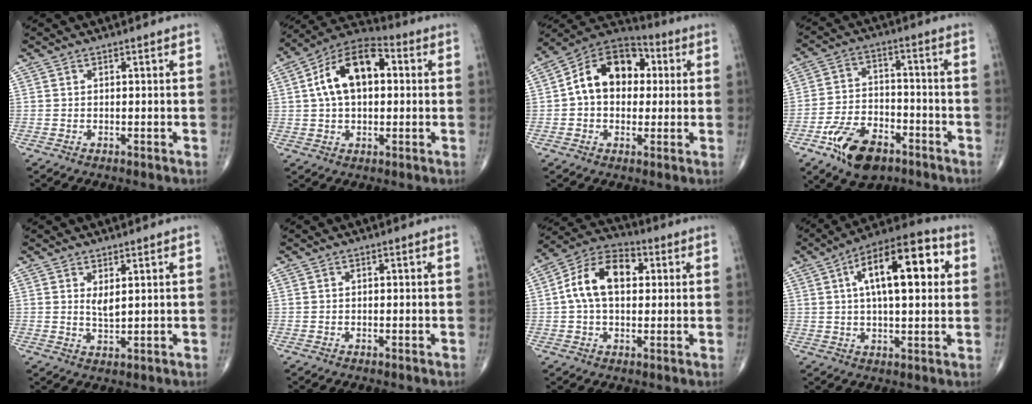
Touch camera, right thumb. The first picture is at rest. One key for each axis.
{"total": 14.4, "fx": 2.5, "fy": 8.4, "fz": 11.5, "tx": -0.191, "ty": 0.031, "tz": 0.034}
{"total": 14.8, "fx": 1.8, "fy": 10.6, "fz": 10.2, "tx": -0.132, "ty": 0.032, "tz": 0.017}
{"total": 12.6, "fx": -7.1, "fy": 7.1, "fz": 7.6, "tx": -0.117, "ty": 0.037, "tz": -0.122}
{"total": 2.6, "fx": 1.1, "fy": 0.8, "fz": 2.2, "tx": -0.041, "ty": -0.015, "tz": 0.024}
{"total": 0.0}
{"total": 12.7, "fx": 2.1, "fy": 7.9, "fz": 9.8, "tx": -0.167, "ty": 0.028, "tz": 0.026}
{"total": 17.9, "fx": 4.5, "fy": 7.3, "fz": 15.8, "tx": -0.219, "ty": 0.017, "tz": 0.060}